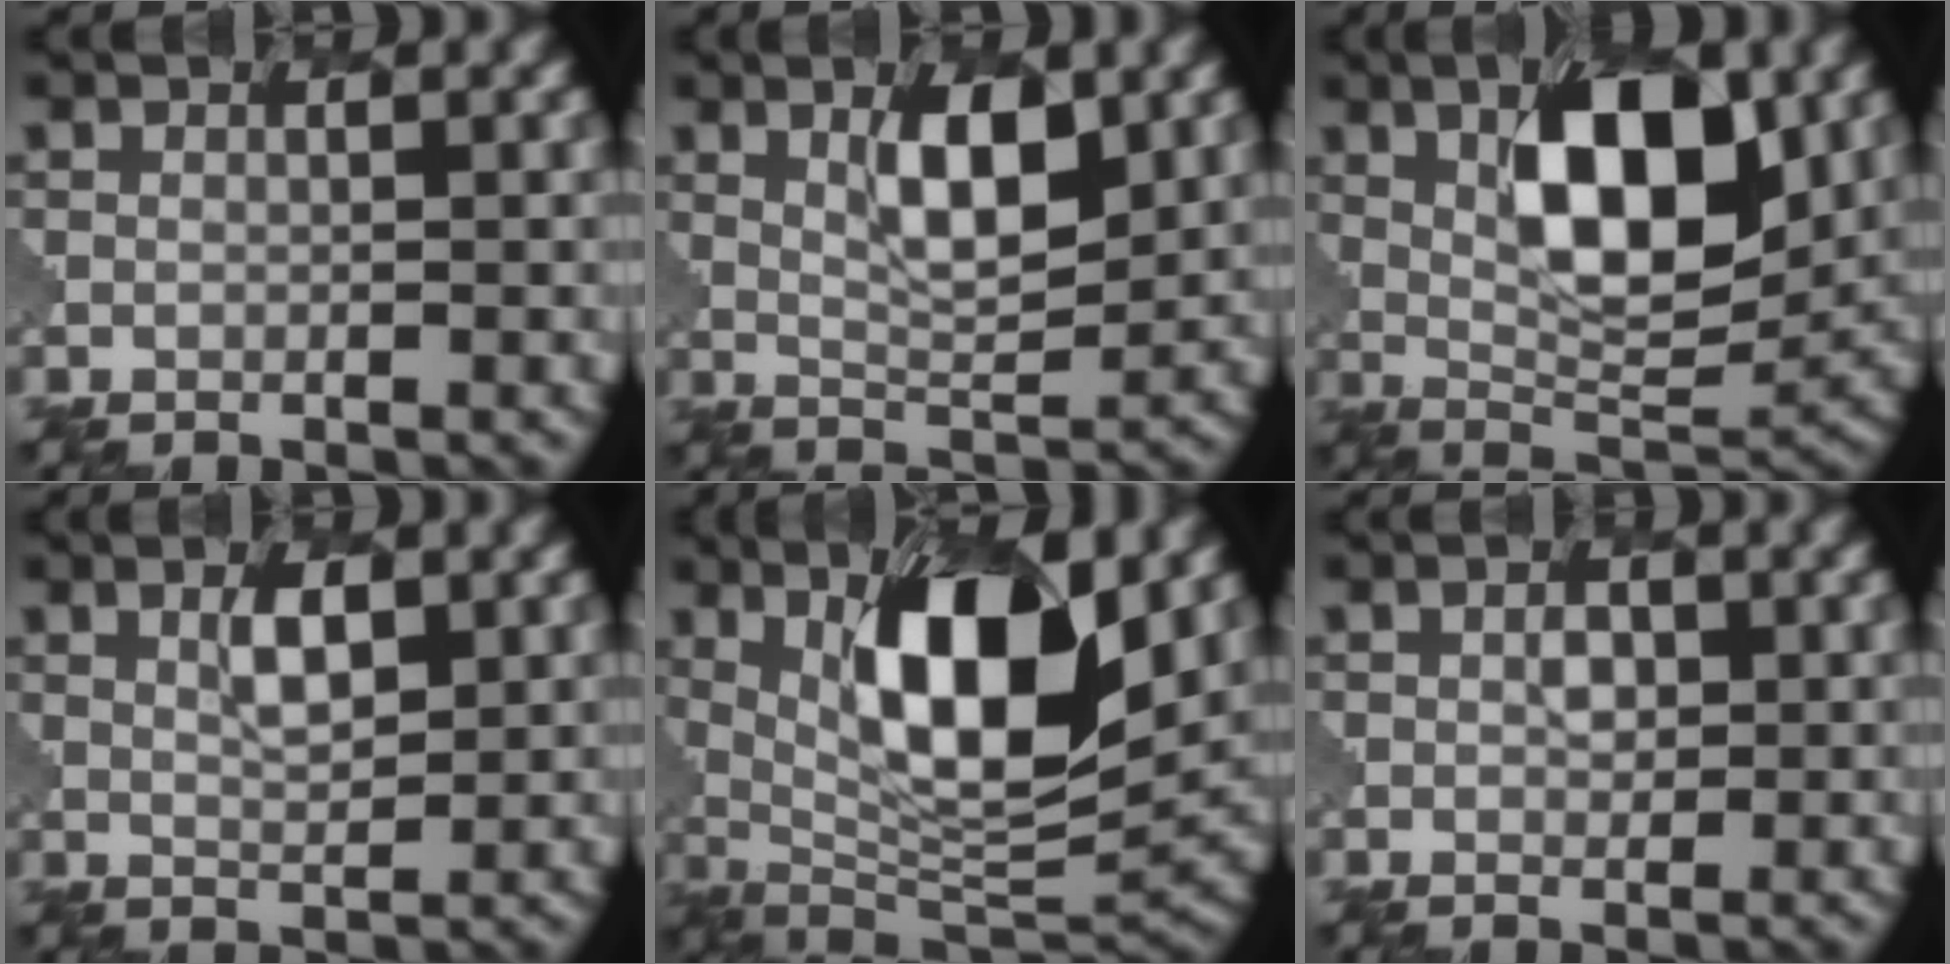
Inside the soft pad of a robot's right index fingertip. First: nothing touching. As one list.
[{"total": 5.1, "force": [2.0, 1.6, 4.3], "torque": [-0.078, -0.006, 0.039]}, {"total": 9.5, "force": [2.8, 3.8, 8.2], "torque": [-0.127, -0.001, 0.047]}, {"total": 2.6, "force": [1.3, 0.8, 2.1], "torque": [-0.039, -0.001, 0.024]}, {"total": 11.8, "force": [3.3, 3.9, 10.6], "torque": [-0.168, -0.009, 0.059]}, {"total": 1.5, "force": [0.4, 1.0, 0.9], "torque": [-0.012, -0.001, 0.007]}]